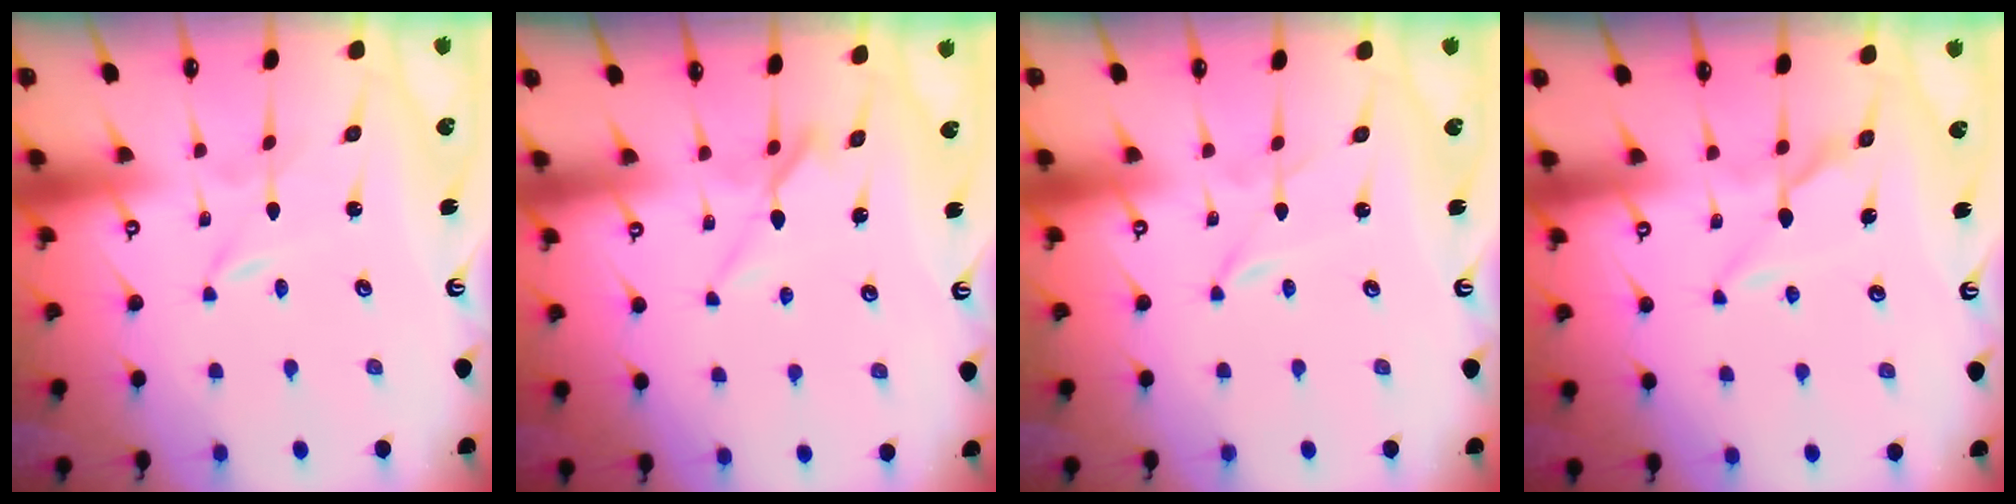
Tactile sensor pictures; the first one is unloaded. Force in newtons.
{"total": 6.2, "press": 6.2, "slide": 0.8}
{"total": 0.9, "press": 0.8, "slide": 0.1}
{"total": 5.4, "press": 5.4, "slide": 0.3}